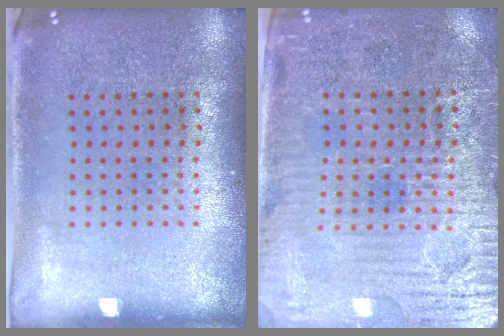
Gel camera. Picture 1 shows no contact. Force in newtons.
{"total": 3.9, "press": 3.5, "slide": 1.7}